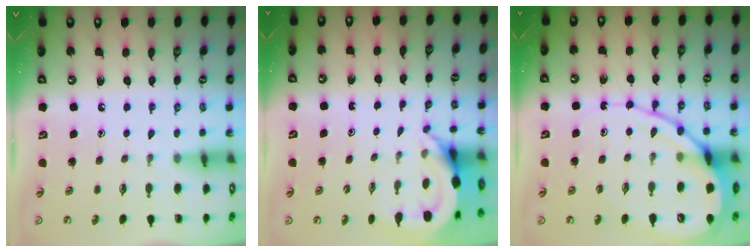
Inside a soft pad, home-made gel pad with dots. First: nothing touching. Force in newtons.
{"total": 4.6, "press": 4.6, "slide": 0.3}
{"total": 13.0, "press": 12.9, "slide": 1.4}